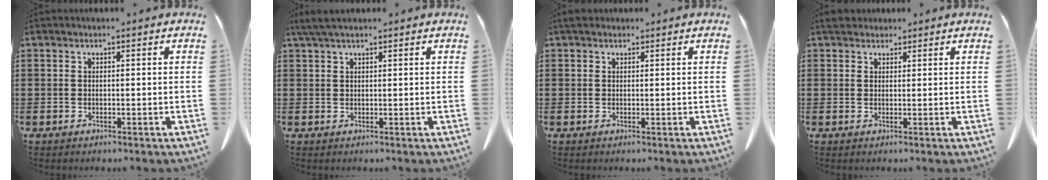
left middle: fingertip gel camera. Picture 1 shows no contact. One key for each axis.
{"total": 3.0, "fx": 2.0, "fy": 0.6, "fz": 2.1, "tx": -0.046, "ty": 0.003, "tz": 0.038}
{"total": 1.1, "fx": 0.8, "fy": 0.6, "fz": 0.4, "tx": -0.011, "ty": 0.003, "tz": 0.016}
{"total": 2.6, "fx": 2.0, "fy": 1.4, "fz": 0.8, "tx": -0.016, "ty": 0.004, "tz": 0.038}